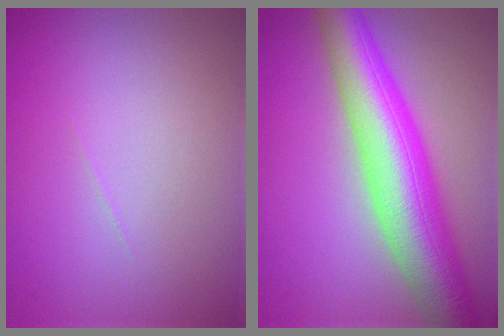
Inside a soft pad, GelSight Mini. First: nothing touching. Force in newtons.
{"total": 10.0, "press": 10.0, "slide": 0.3}